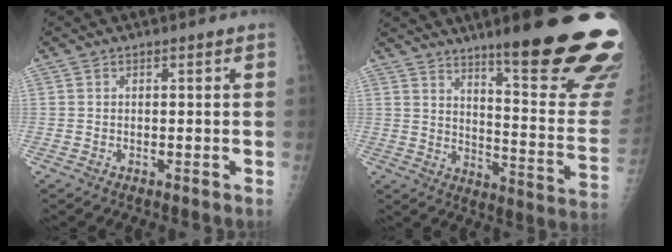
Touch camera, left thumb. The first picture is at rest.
{"total": 24.7, "force": [16.3, 3.4, 18.2], "torque": [-0.203, -0.099, 0.227]}